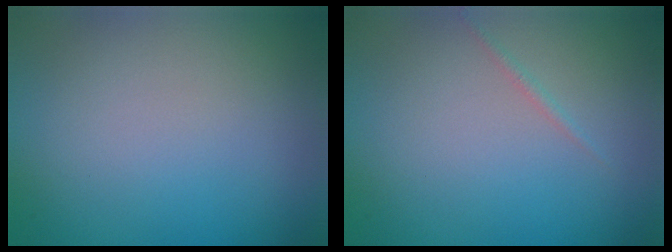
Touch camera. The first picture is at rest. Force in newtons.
{"total": 0.5, "press": 0.5, "slide": 0.0}